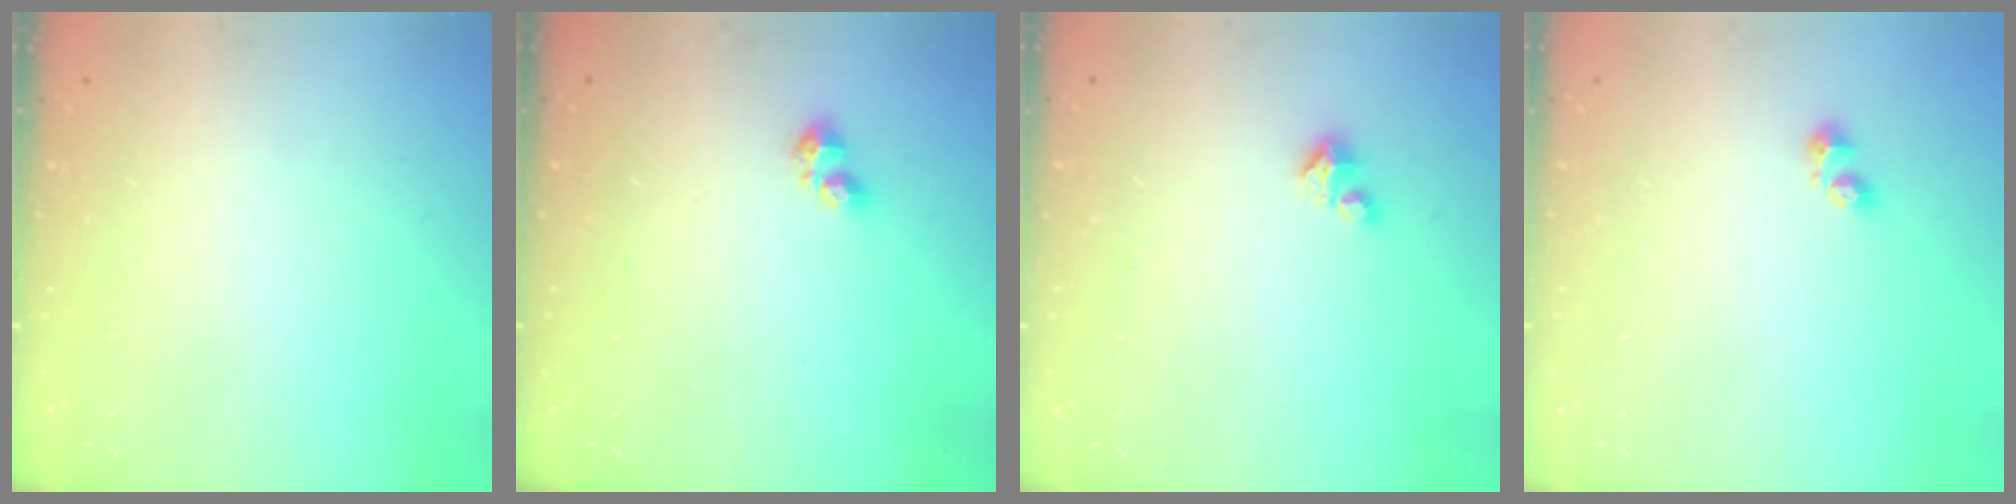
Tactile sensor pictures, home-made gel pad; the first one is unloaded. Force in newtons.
{"total": 2.3, "press": 2.2, "slide": 0.6}
{"total": 1.5, "press": 1.5, "slide": 0.2}
{"total": 1.9, "press": 1.8, "slide": 0.5}